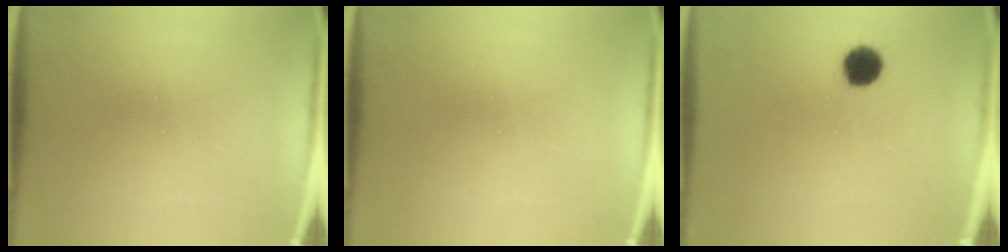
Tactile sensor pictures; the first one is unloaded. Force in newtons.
{"total": 0.0}
{"total": 6.0}